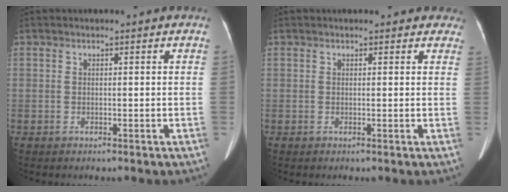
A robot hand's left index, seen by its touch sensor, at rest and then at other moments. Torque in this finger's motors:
{"motor_torque": [0.50, -0.78, 0.20, 0.01]}